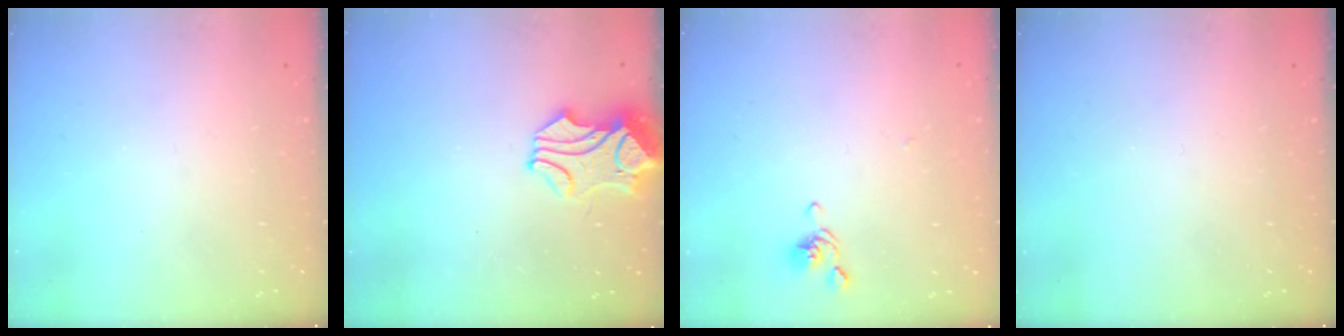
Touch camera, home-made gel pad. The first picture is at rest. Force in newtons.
{"total": 2.1, "press": 1.6, "slide": 1.4}
{"total": 2.1, "press": 2.0, "slide": 0.7}
{"total": 0.0}